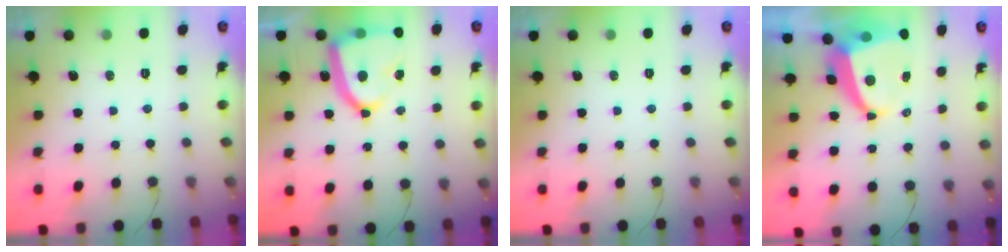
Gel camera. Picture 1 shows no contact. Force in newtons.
{"total": 16.7, "press": 16.6, "slide": 1.5}
{"total": 0.0}
{"total": 9.1, "press": 9.0, "slide": 1.3}